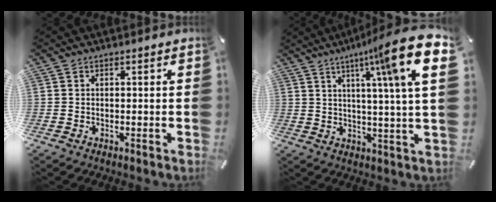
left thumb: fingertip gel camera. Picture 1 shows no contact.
{"total": 18.6, "force": [8.1, 2.5, 16.6], "torque": [-0.250, -0.039, 0.109]}